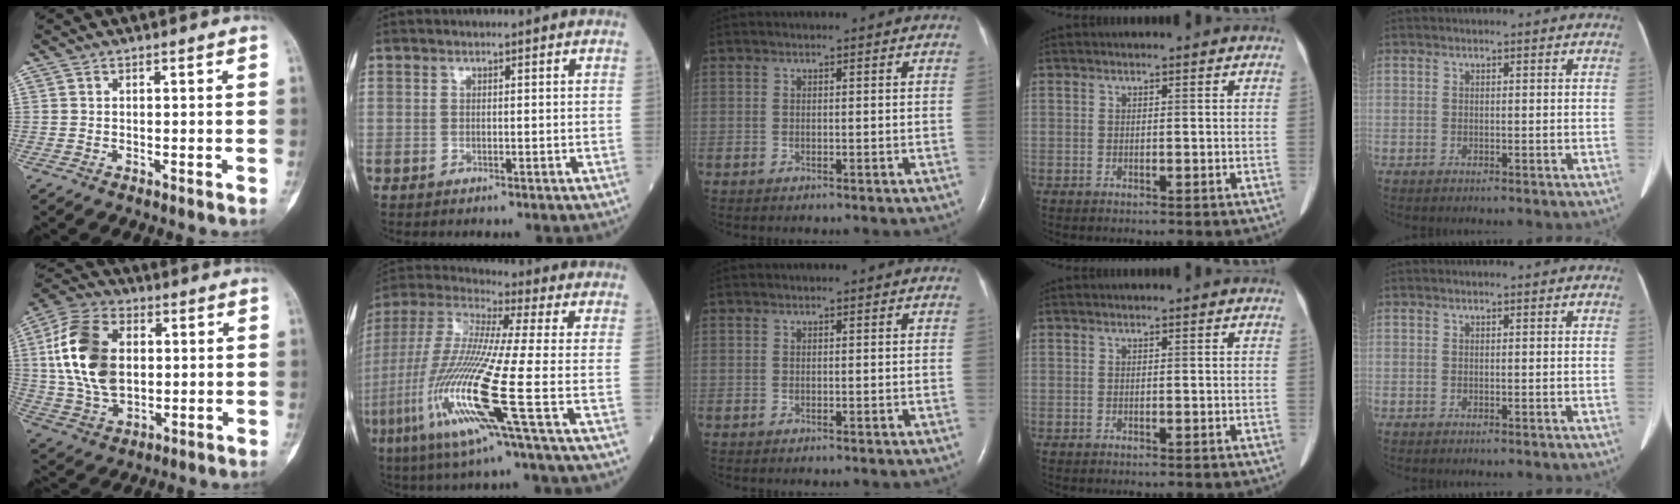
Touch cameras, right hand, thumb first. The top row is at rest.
{"thumb": {"total": 16.6, "force": [2.6, 10.9, 12.3], "torque": [-0.227, 0.006, 0.048]}, "index": {"total": 17.5, "force": [-6.1, -0.6, 16.4], "torque": [-0.360, -0.027, -0.130]}}